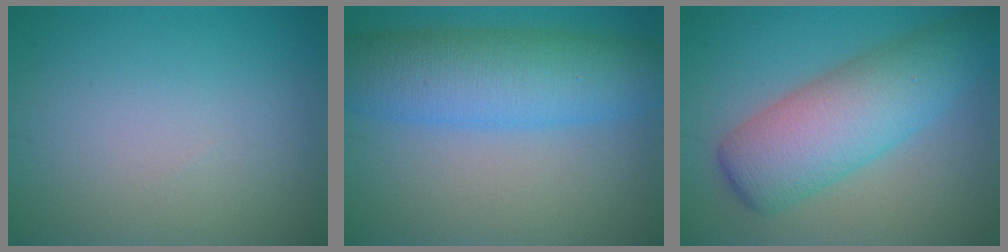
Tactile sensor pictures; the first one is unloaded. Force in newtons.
{"total": 8.5, "press": 8.5, "slide": 0.1}
{"total": 6.7, "press": 6.7, "slide": 0.1}